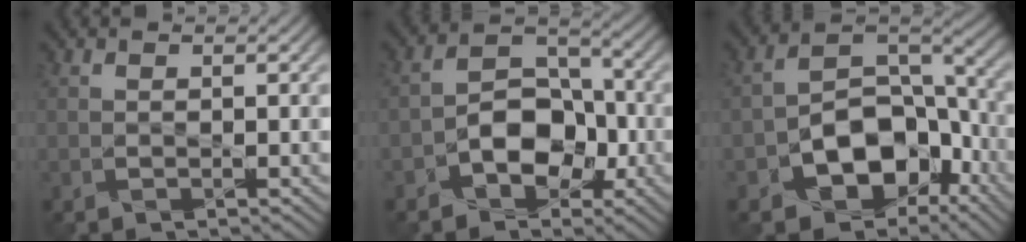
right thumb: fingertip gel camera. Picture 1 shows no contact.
{"total": 7.2, "force": [-2.7, 4.9, 4.4], "torque": [-0.065, 0.005, -0.054]}
{"total": 12.5, "force": [-5.7, 8.1, 7.7], "torque": [-0.139, -0.018, -0.107]}